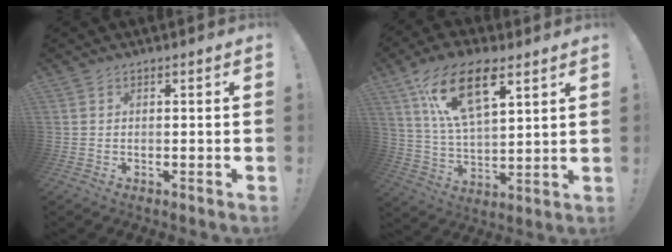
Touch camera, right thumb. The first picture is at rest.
{"total": 16.7, "force": [8.9, 7.4, 12.0], "torque": [-0.220, -0.030, 0.157]}